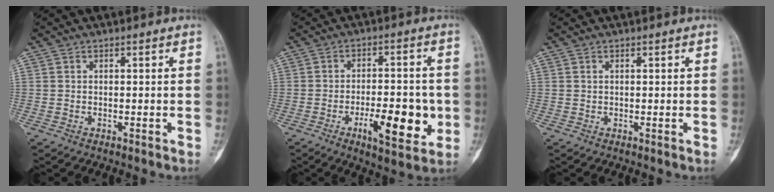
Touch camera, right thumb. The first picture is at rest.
{"total": 12.2, "force": [-3.4, 4.7, 10.7], "torque": [-0.145, 0.009, -0.048]}
{"total": 0.0}